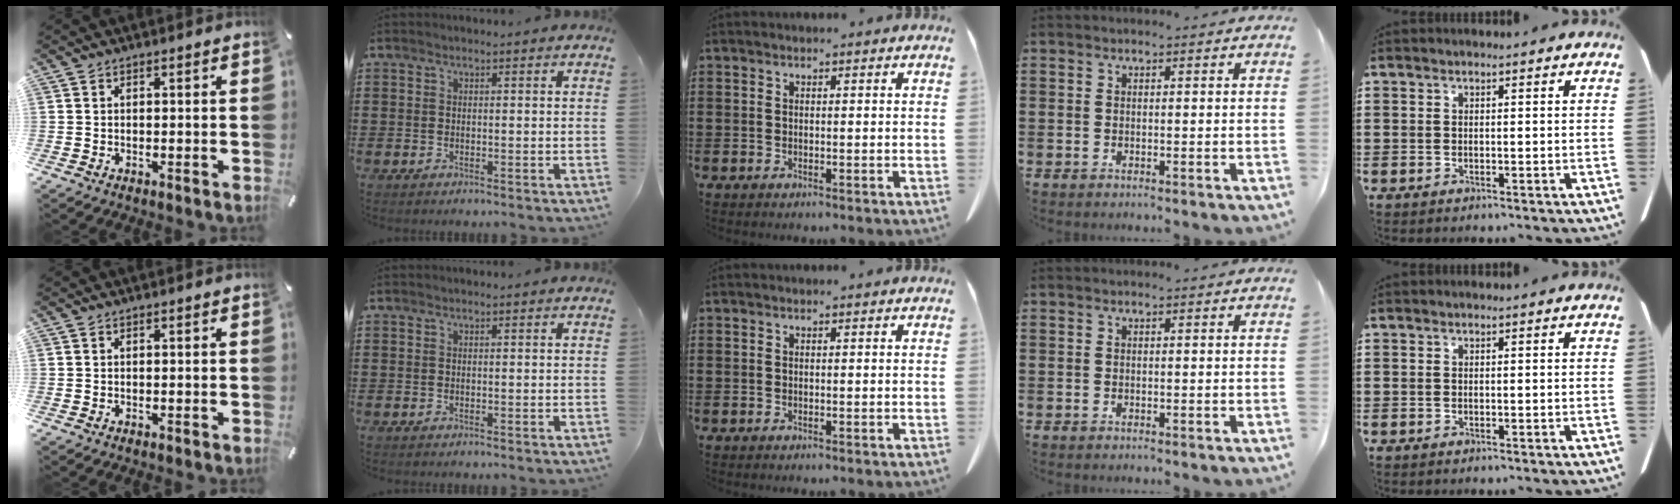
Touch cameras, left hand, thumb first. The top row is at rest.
{}